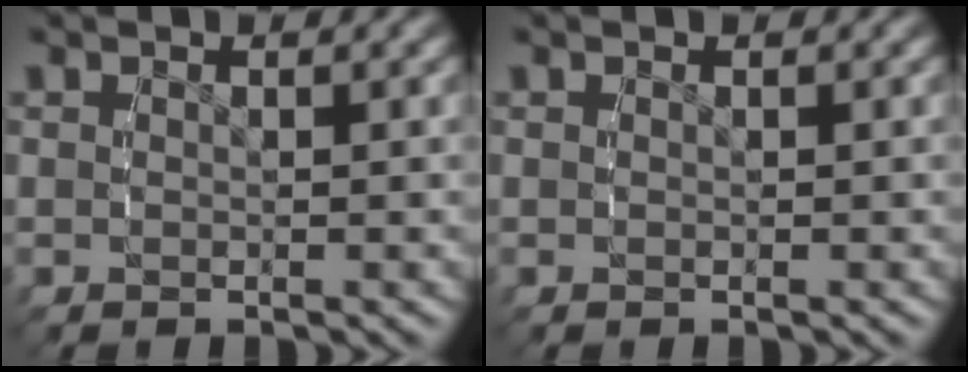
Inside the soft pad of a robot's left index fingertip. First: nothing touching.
{"total": 0.0}